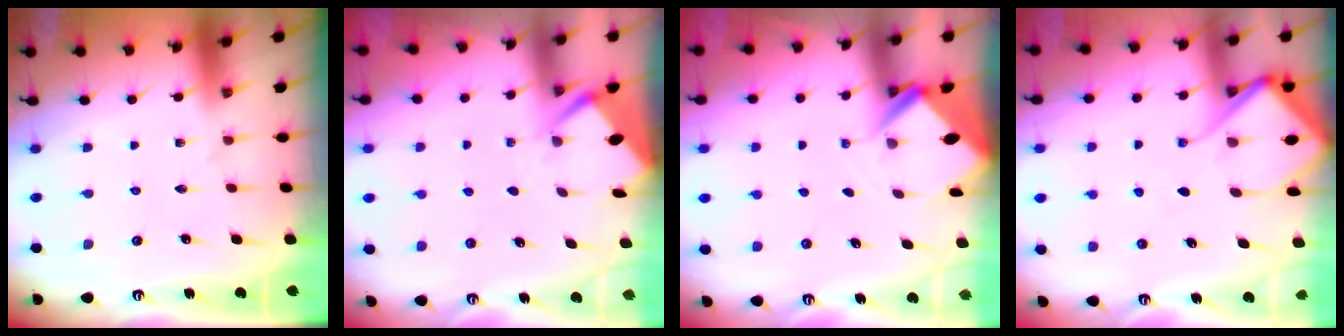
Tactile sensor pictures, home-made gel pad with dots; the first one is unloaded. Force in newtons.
{"total": 2.6, "press": 2.6, "slide": 0.4}
{"total": 2.7, "press": 2.7, "slide": 0.1}
{"total": 7.7, "press": 7.7, "slide": 0.7}